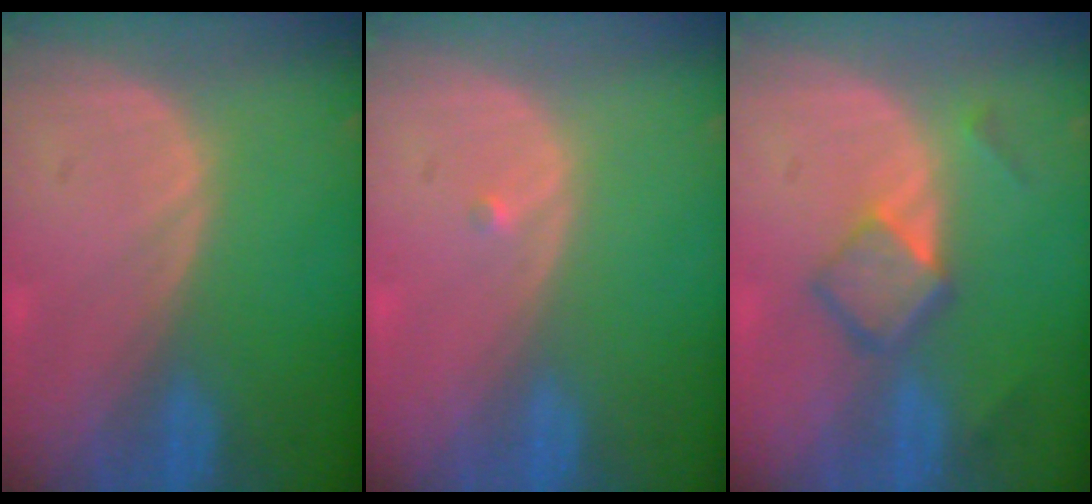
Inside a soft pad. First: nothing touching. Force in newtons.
{"total": 0.6, "press": 0.5, "slide": 0.4}
{"total": 5.2, "press": 4.6, "slide": 2.4}